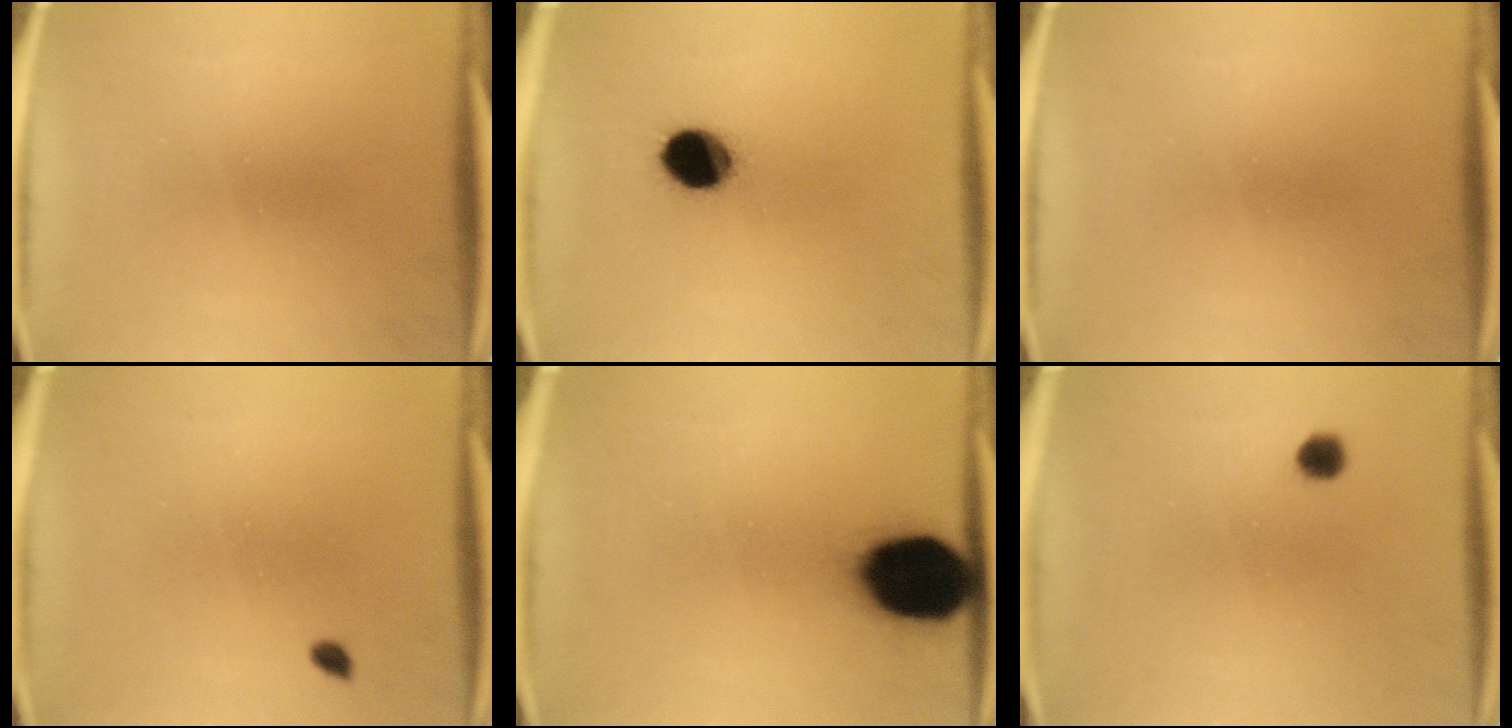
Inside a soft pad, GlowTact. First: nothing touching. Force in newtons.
{"total": 9.6}
{"total": 0.0}
{"total": 0.9}
{"total": 18.8}
{"total": 2.2}